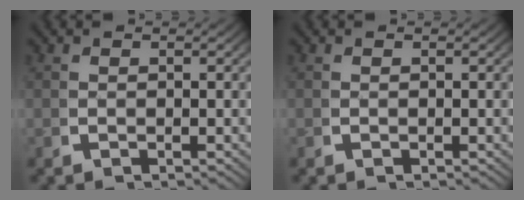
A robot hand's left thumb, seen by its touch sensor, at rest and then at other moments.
{"total": 0.0}